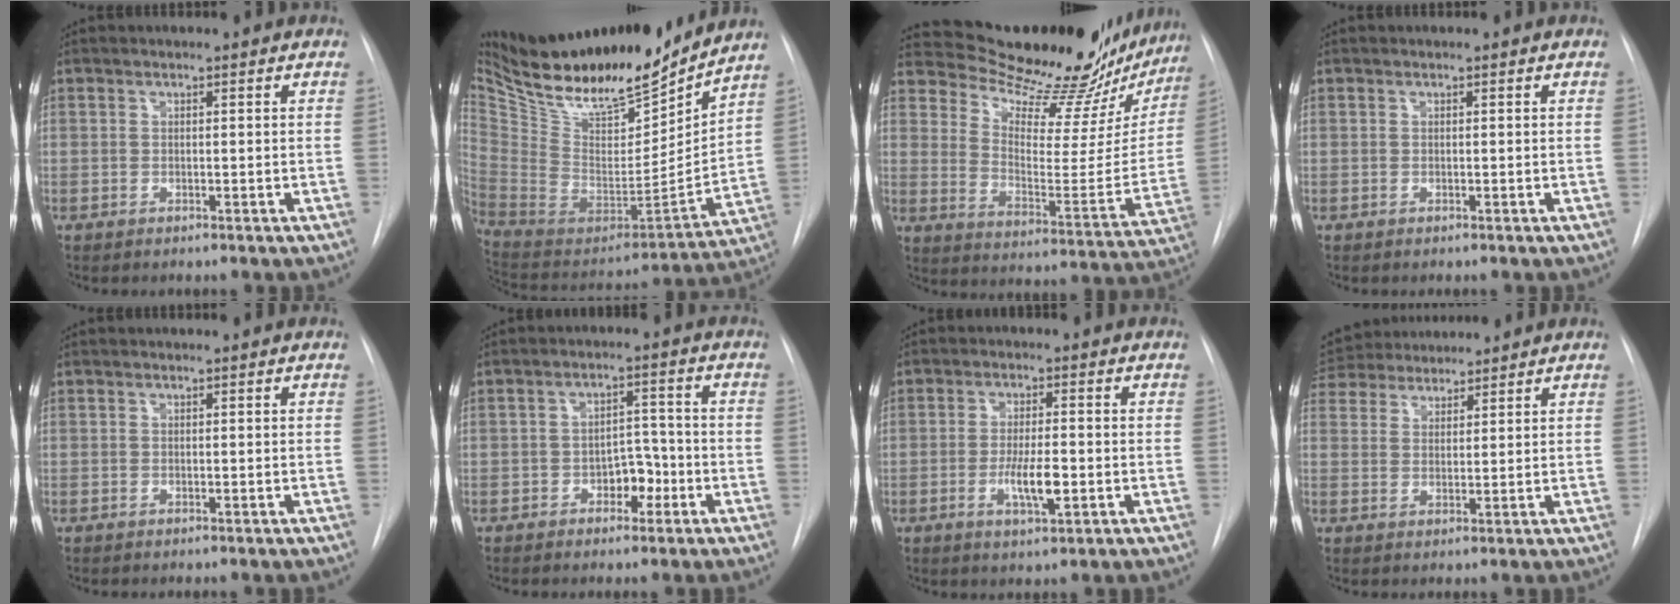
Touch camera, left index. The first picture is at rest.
{"total": 27.5, "force": [23.6, 6.9, 12.4], "torque": [-0.228, -0.034, 0.380]}
{"total": 27.1, "force": [24.2, 6.3, 10.5], "torque": [-0.155, -0.070, 0.315]}
{"total": 0.0}
{"total": 0.0}
{"total": 4.5, "force": [-2.1, 2.7, 2.9], "torque": [-0.033, 0.013, -0.033]}
{"total": 5.4, "force": [-1.5, 1.2, 5.1], "torque": [-0.093, -0.006, -0.023]}
{"total": 9.7, "force": [8.8, 2.9, 2.9], "torque": [-0.059, 0.042, 0.154]}